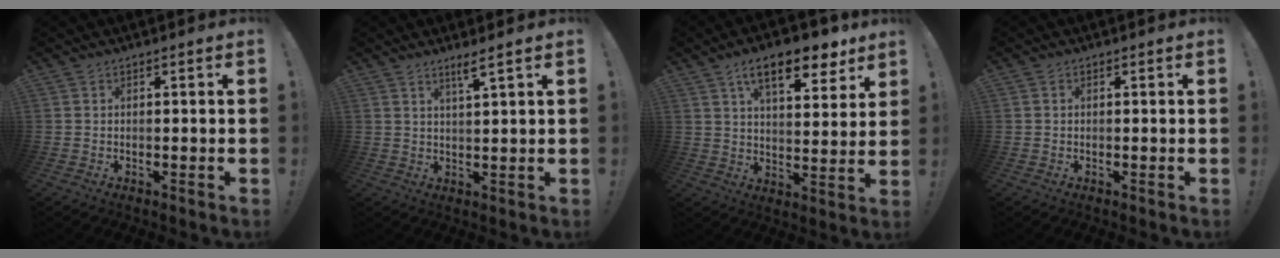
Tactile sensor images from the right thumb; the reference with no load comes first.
{"total": 3.8, "force": [2.8, -0.4, 2.6], "torque": [-0.041, -0.015, 0.042]}
{"total": 14.6, "force": [9.0, 5.4, 10.1], "torque": [-0.143, -0.050, 0.146]}
{"total": 0.0}